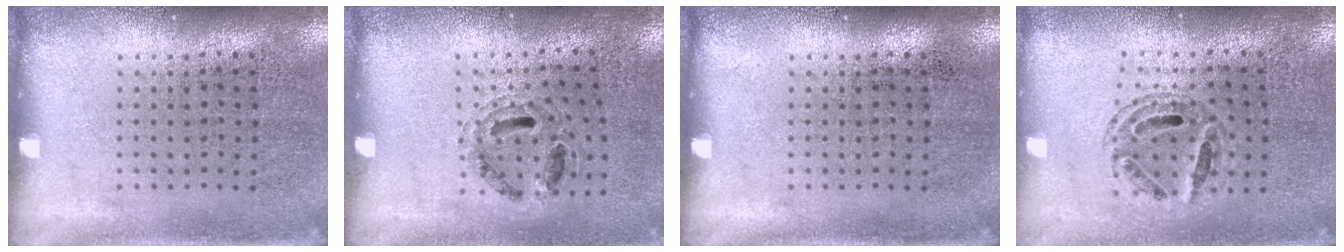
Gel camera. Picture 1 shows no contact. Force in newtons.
{"total": 0.9, "press": 0.8, "slide": 0.2}
{"total": 0.0}
{"total": 0.7, "press": 0.7, "slide": 0.2}